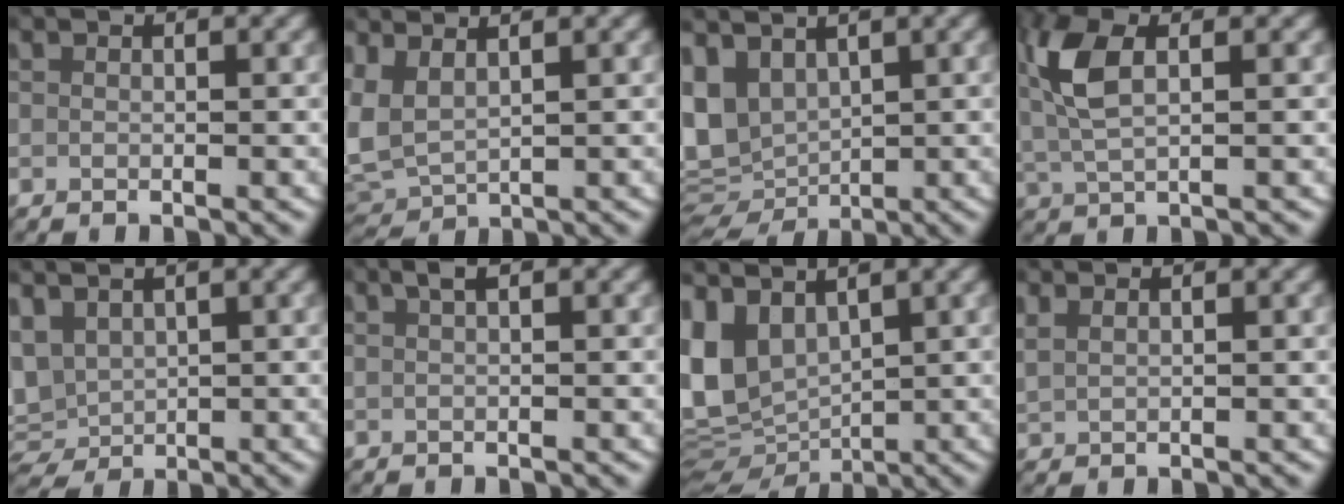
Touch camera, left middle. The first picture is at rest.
{"total": 9.0, "force": [0.7, 8.0, 4.0], "torque": [-0.159, -0.031, 0.022]}
{"total": 11.7, "force": [0.2, 10.6, 4.9], "torque": [-0.157, -0.048, 0.014]}
{"total": 5.0, "force": [1.2, 2.3, 4.3], "torque": [-0.106, 0.006, 0.024]}
{"total": 8.2, "force": [0.7, 7.6, 3.0], "torque": [-0.109, -0.029, 0.021]}
{"total": 1.9, "force": [1.1, 0.5, 1.5], "torque": [-0.025, 0.009, 0.015]}
{"total": 12.0, "force": [0.2, 10.1, 6.4], "torque": [-0.180, -0.031, 0.015]}
{"total": 2.0, "force": [1.2, 1.2, 1.0], "torque": [-0.031, 0.004, 0.027]}